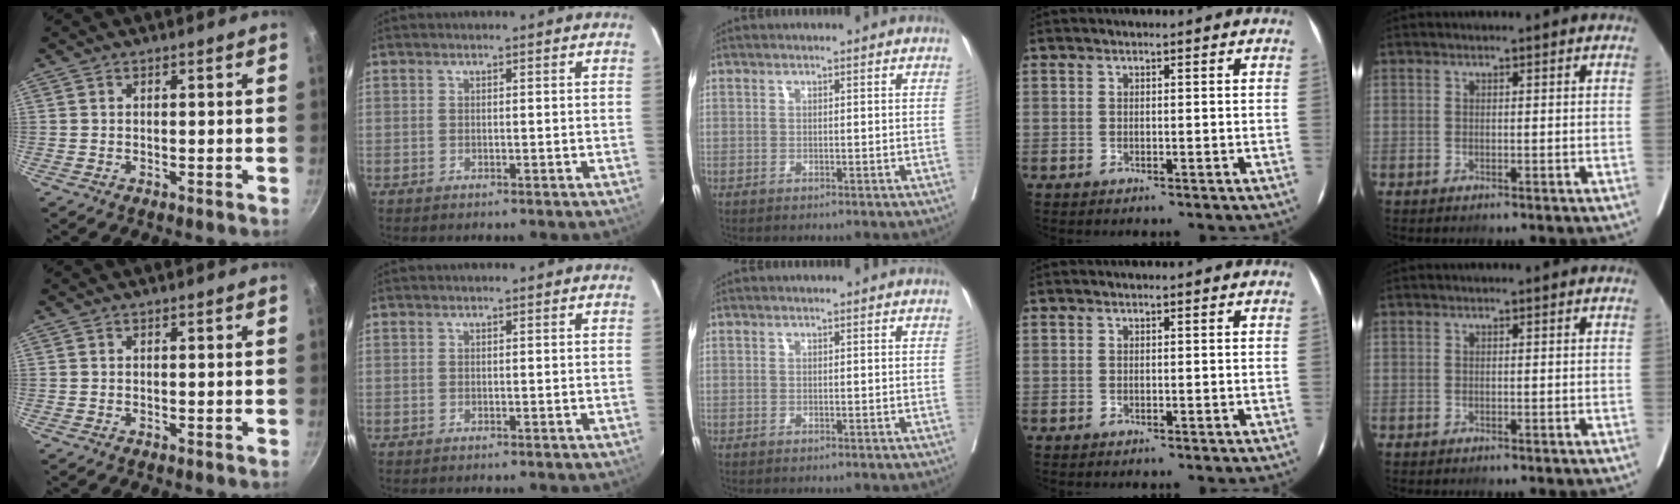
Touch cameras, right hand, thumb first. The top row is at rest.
{}